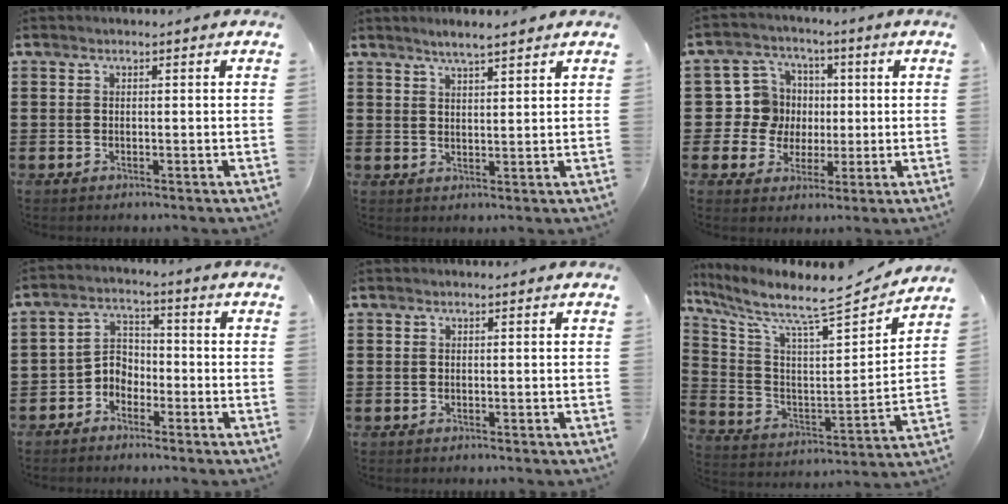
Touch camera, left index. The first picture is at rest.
{"total": 3.1, "force": [2.7, 0.1, 1.5], "torque": [-0.034, 0.002, 0.049]}
{"total": 8.3, "force": [1.1, 8.1, 1.4], "torque": [-0.066, 0.010, 0.025]}
{"total": 3.7, "force": [-2.9, 2.1, 0.8], "torque": [-0.024, 0.011, -0.064]}
{"total": 0.0}
{"total": 7.9, "force": [7.0, 1.4, 3.5], "torque": [-0.095, -0.058, 0.110]}